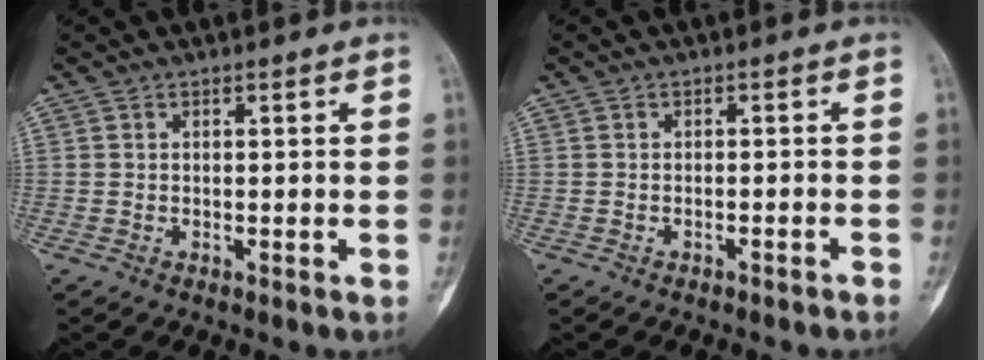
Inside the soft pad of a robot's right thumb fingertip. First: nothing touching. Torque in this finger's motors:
{"motor_torque": [-0.19, -0.09, 0.08, 0.03, -0.04]}